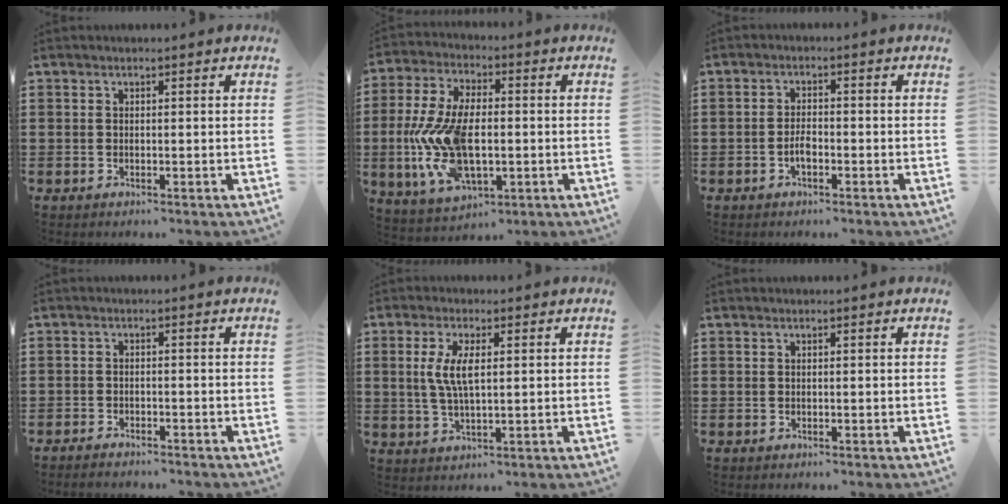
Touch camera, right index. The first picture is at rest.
{"total": 12.8, "force": [-1.5, 6.8, 10.8], "torque": [-0.262, -0.016, -0.030]}
{"total": 2.7, "force": [-1.0, 1.0, 2.2], "torque": [-0.051, -0.002, -0.020]}
{"total": 1.6, "force": [-1.6, 0.2, 0.0], "torque": [-0.005, 0.004, -0.035]}
{"total": 5.4, "force": [0.9, 1.8, 5.0], "torque": [-0.115, 0.002, 0.009]}
{"total": 0.0}